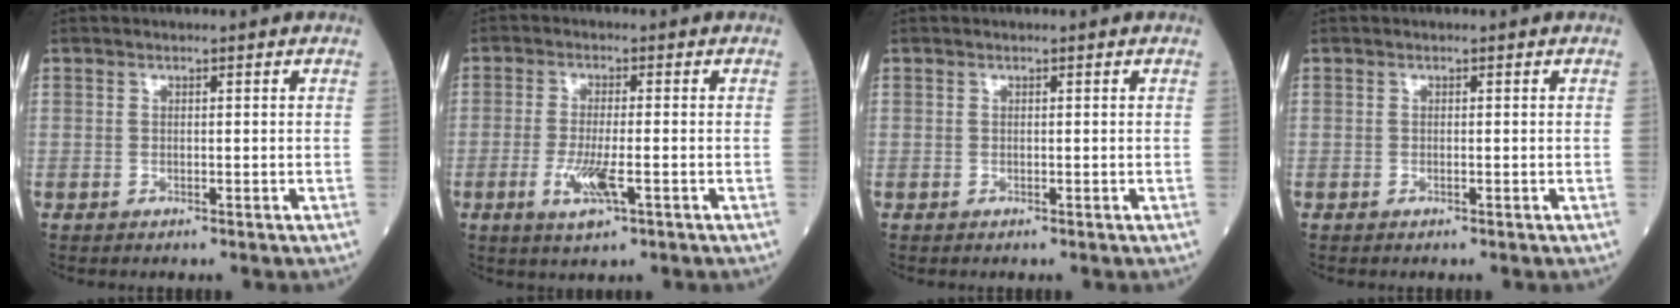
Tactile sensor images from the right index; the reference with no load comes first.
{"total": 5.4, "force": [-2.0, 0.9, 5.0], "torque": [-0.109, -0.011, -0.032]}
{"total": 0.0}
{"total": 0.0}